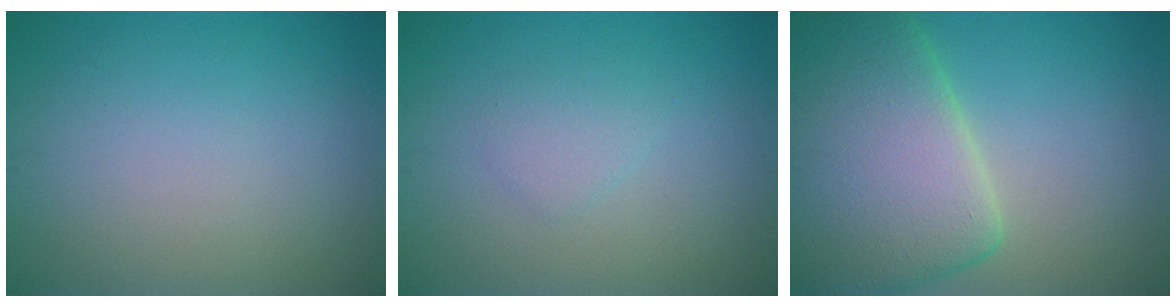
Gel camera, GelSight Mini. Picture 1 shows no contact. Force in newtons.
{"total": 1.4, "press": 1.4, "slide": 0.1}
{"total": 11.8, "press": 11.7, "slide": 1.1}